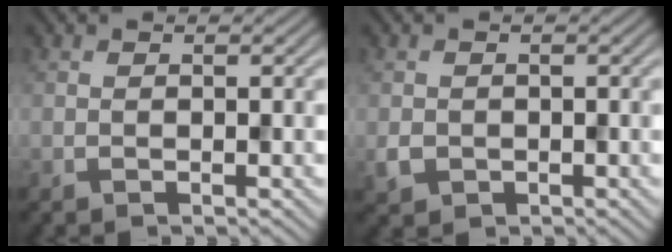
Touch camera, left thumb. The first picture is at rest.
{"total": 1.7, "force": [-0.4, 1.5, 0.7], "torque": [-0.015, -0.007, -0.010]}